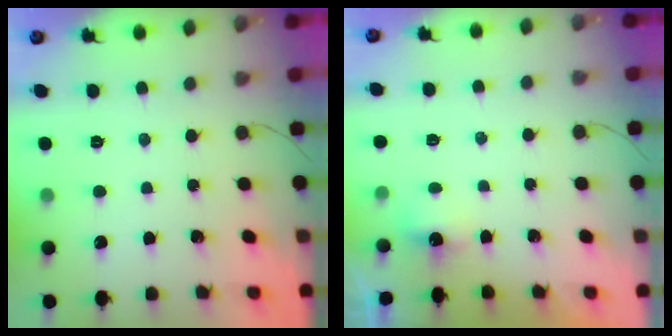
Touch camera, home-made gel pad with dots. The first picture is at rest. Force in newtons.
{"total": 2.7, "press": 2.6, "slide": 0.6}